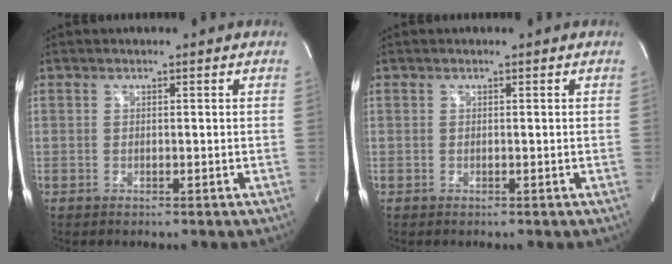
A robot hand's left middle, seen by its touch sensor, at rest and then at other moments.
{"total": 0.0}